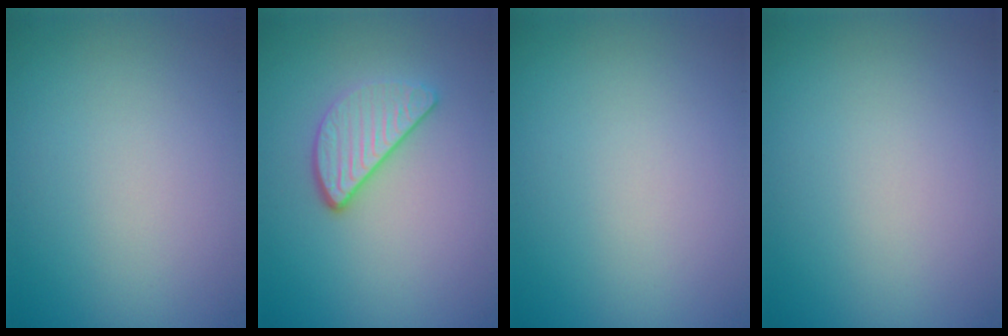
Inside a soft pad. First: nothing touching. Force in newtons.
{"total": 3.0, "press": 2.5, "slide": 1.6}
{"total": 0.0}
{"total": 0.0}